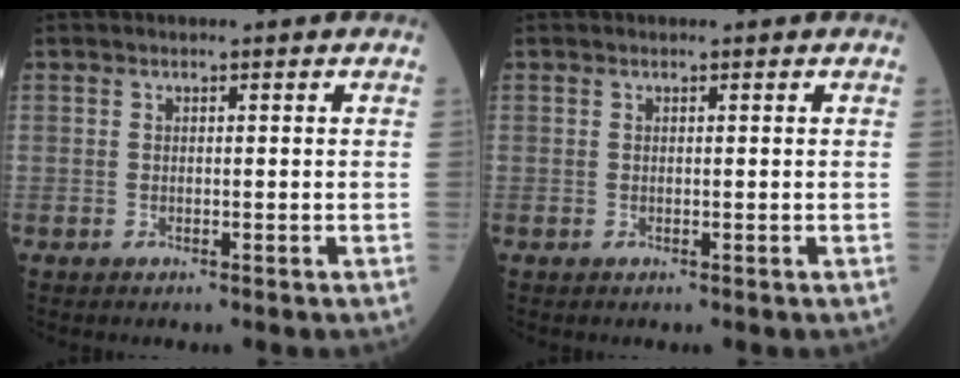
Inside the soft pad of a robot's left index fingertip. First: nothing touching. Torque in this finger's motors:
{"motor_torque": [0.00, 0.00, 0.00, 0.00]}